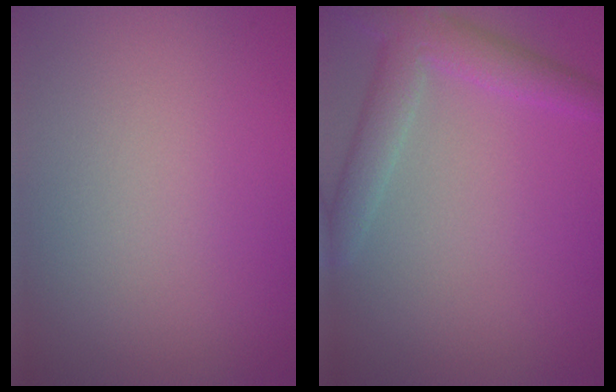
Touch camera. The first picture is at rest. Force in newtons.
{"total": 4.0, "press": 4.0, "slide": 0.3}